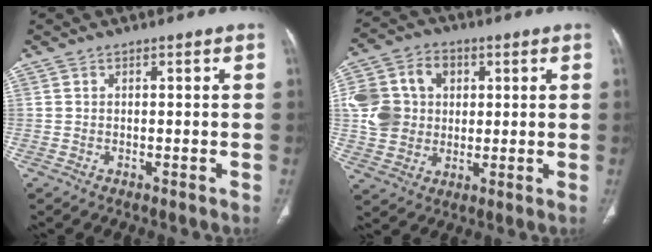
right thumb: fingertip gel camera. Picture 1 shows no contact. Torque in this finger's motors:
{"motor_torque": [0.10, 0.14, 0.35, 0.31, 0.06]}